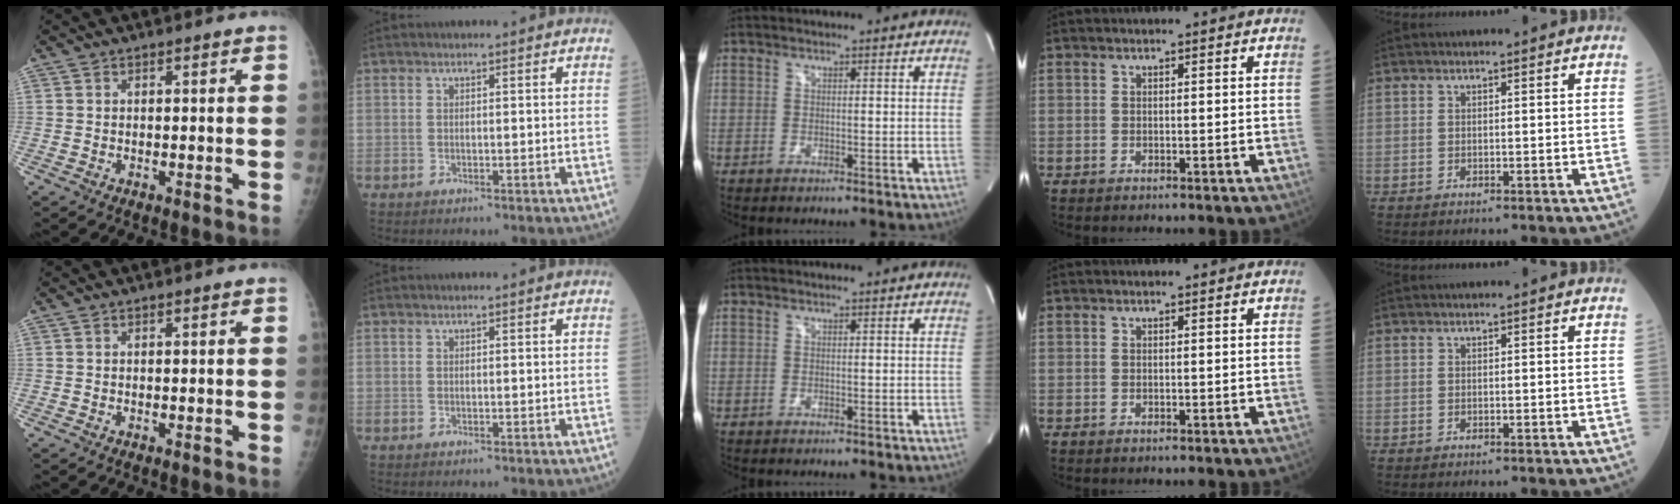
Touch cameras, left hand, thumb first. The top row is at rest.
{}